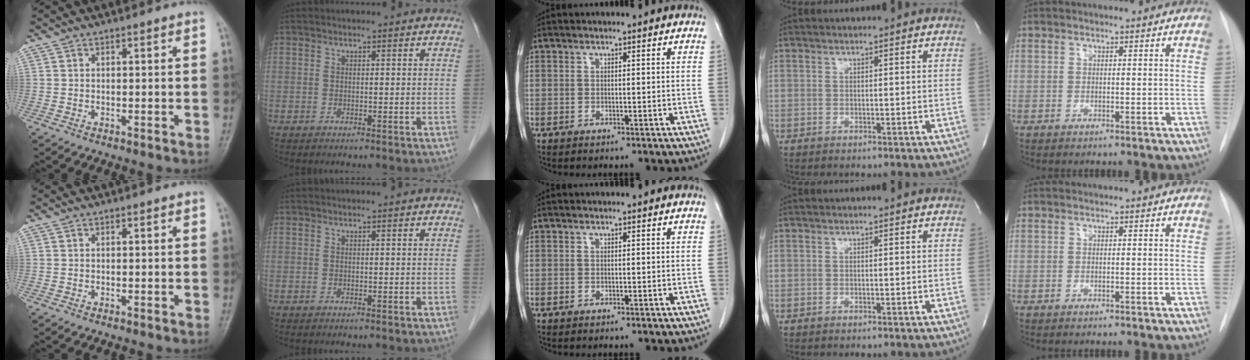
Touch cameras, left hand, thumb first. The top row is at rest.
{}